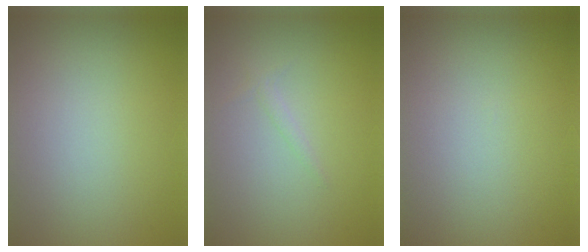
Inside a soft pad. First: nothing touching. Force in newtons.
{"total": 0.7, "press": 0.7, "slide": 0.1}
{"total": 0.0}